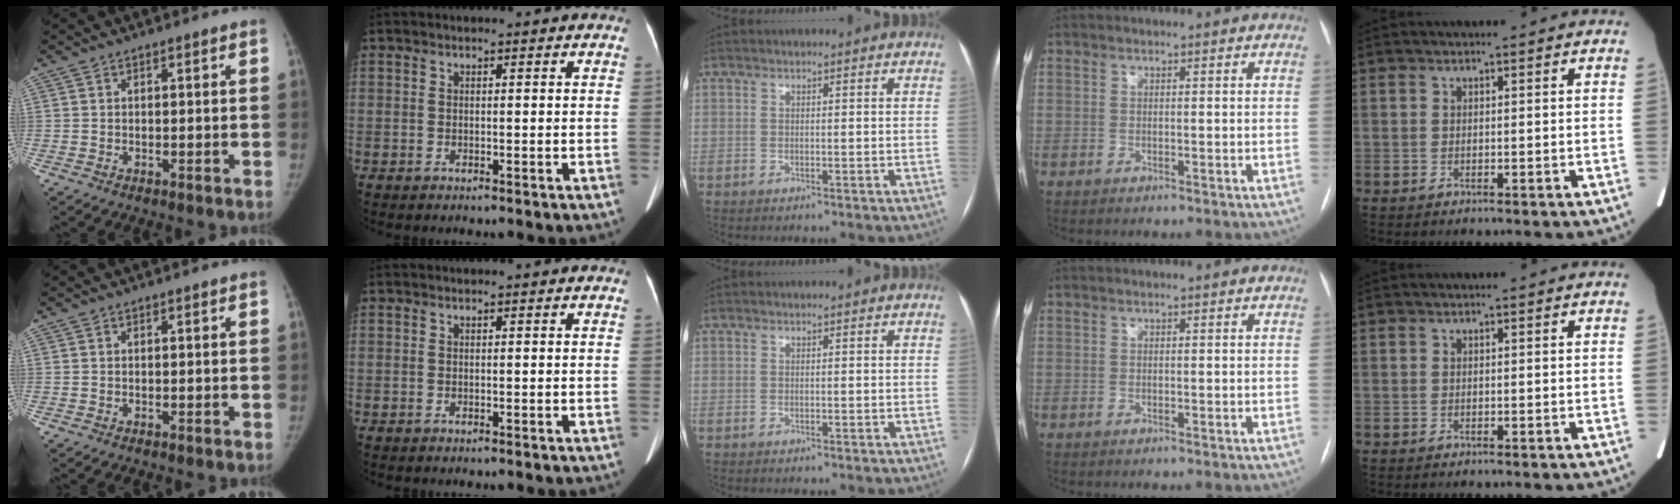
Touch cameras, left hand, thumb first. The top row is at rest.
{}